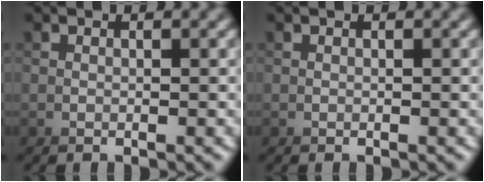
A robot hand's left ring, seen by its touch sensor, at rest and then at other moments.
{"total": 0.0}